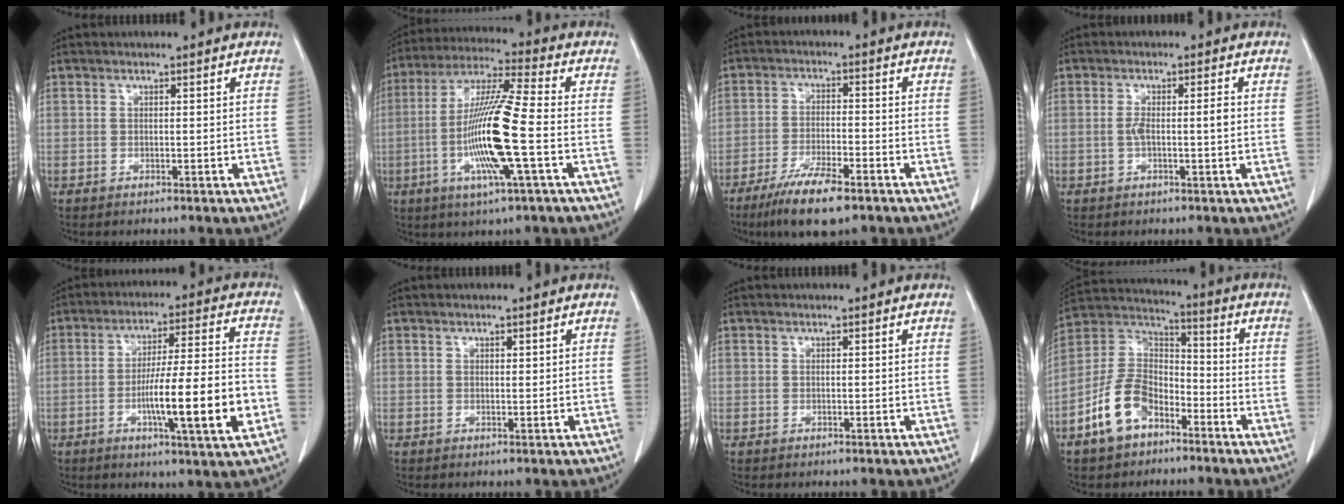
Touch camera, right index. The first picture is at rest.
{"total": 14.8, "force": [-3.2, 0.0, 14.4], "torque": [-0.291, -0.010, -0.068]}
{"total": 9.2, "force": [-6.3, 1.5, 6.5], "torque": [-0.120, -0.019, -0.108]}
{"total": 3.3, "force": [-0.2, 0.4, 3.3], "torque": [-0.063, 0.004, -0.003]}
{"total": 14.8, "force": [-4.2, 0.6, 14.2], "torque": [-0.233, -0.004, -0.068]}
{"total": 0.5, "force": [0.3, 0.2, 0.4], "torque": [-0.009, -0.002, 0.006]}
{"total": 0.0}
{"total": 11.4, "force": [-6.2, 6.6, 6.9], "torque": [-0.156, 0.020, -0.118]}